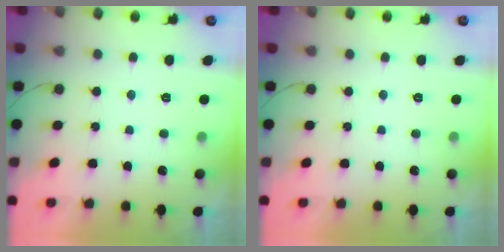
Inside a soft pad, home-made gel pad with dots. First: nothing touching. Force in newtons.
{"total": 0.0}